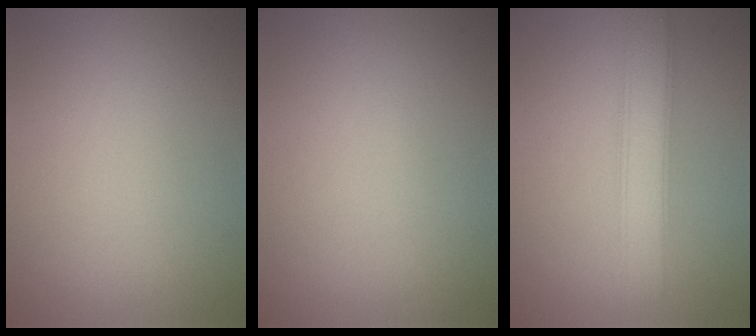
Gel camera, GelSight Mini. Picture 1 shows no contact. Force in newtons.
{"total": 0.0}
{"total": 3.9, "press": 3.9, "slide": 0.1}